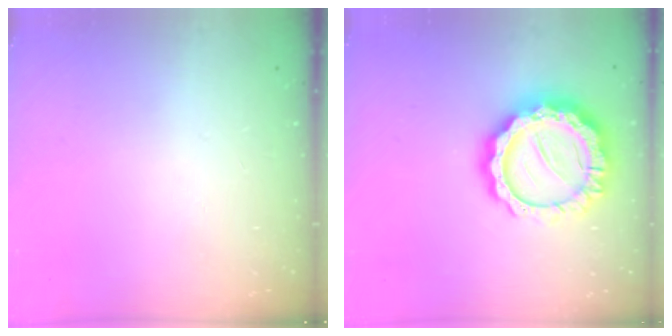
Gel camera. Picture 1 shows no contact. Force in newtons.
{"total": 19.1, "press": 19.1, "slide": 1.4}